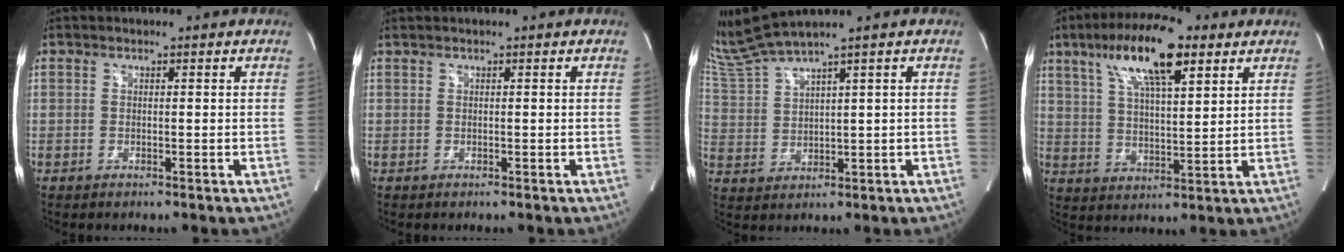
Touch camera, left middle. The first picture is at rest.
{"total": 0.6, "force": [0.5, 0.0, 0.3], "torque": [-0.012, 0.016, 0.015]}
{"total": 6.0, "force": [5.5, -1.8, 1.8], "torque": [-0.060, 0.001, 0.127]}
{"total": 13.9, "force": [7.5, 3.3, 11.2], "torque": [-0.205, 0.020, 0.133]}